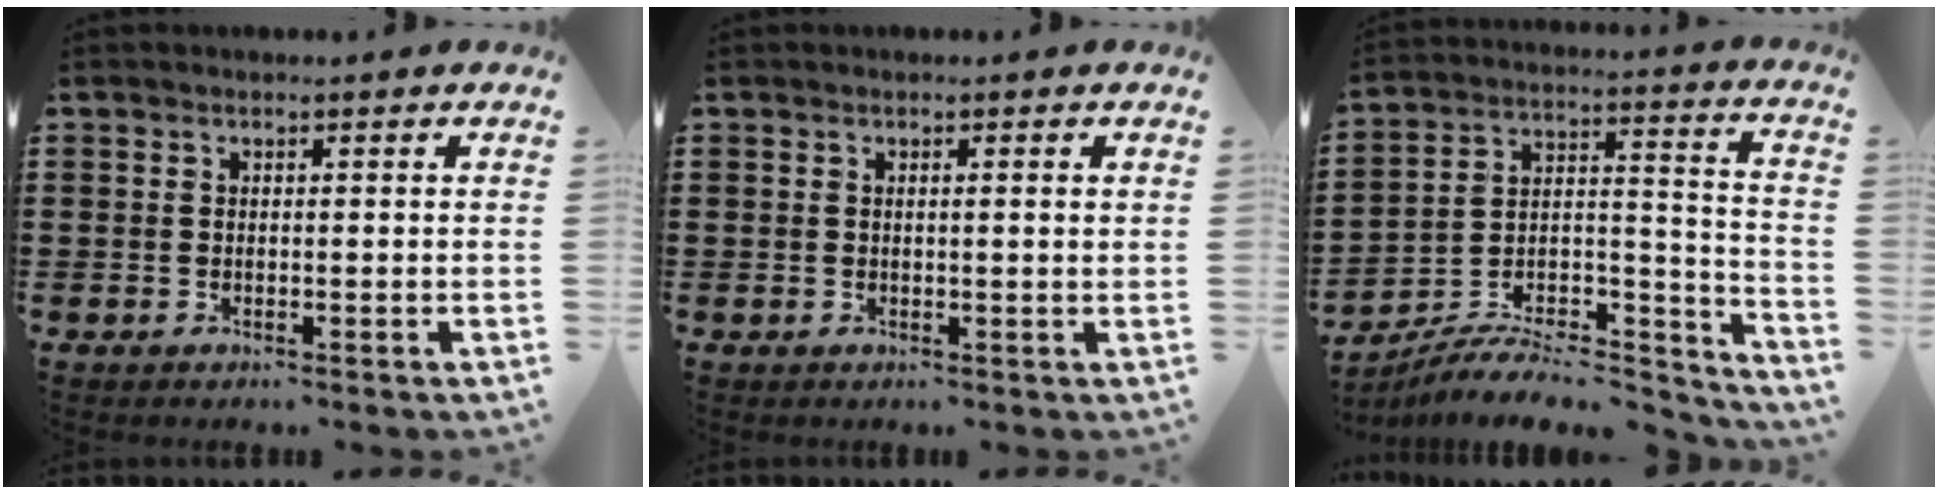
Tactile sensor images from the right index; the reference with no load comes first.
{"total": 0.9, "force": [0.1, -0.1, 0.9], "torque": [-0.017, -0.002, 0.001]}
{"total": 7.1, "force": [-6.4, 1.8, 2.5], "torque": [-0.035, 0.008, -0.123]}